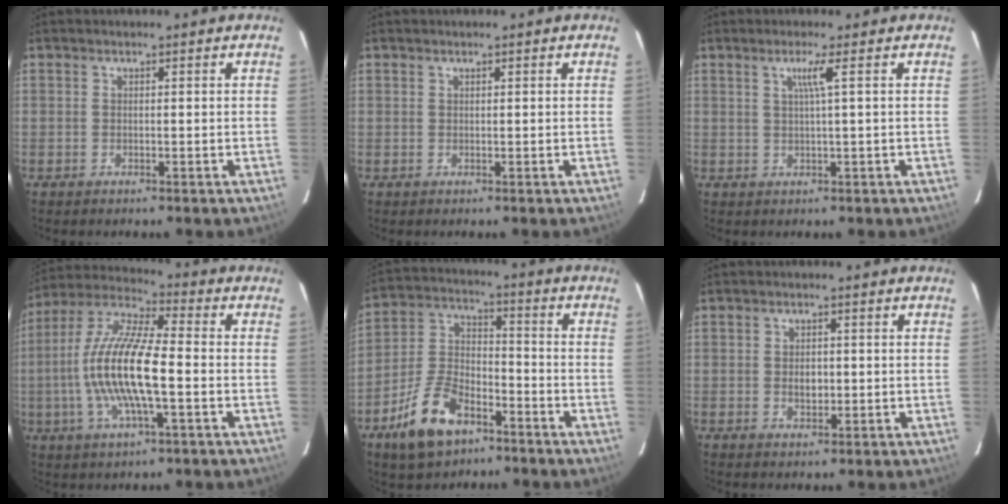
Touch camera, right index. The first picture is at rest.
{"total": 0.5, "force": [0.3, 0.4, 0.0], "torque": [0.002, 0.003, 0.005]}
{"total": 2.5, "force": [0.9, -0.9, 2.2], "torque": [-0.035, -0.002, 0.020]}
{"total": 16.1, "force": [-2.6, 3.9, 15.4], "torque": [-0.305, 0.001, -0.057]}
{"total": 13.5, "force": [-8.0, 7.0, 8.3], "torque": [-0.181, 0.015, -0.144]}
{"total": 2.7, "force": [-0.2, 1.8, 2.0], "torque": [-0.032, 0.002, -0.002]}